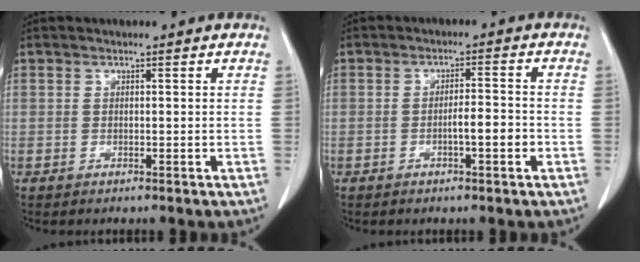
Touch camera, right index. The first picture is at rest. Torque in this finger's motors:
{"motor_torque": [0.69, -0.38, 0.29, 0.06]}